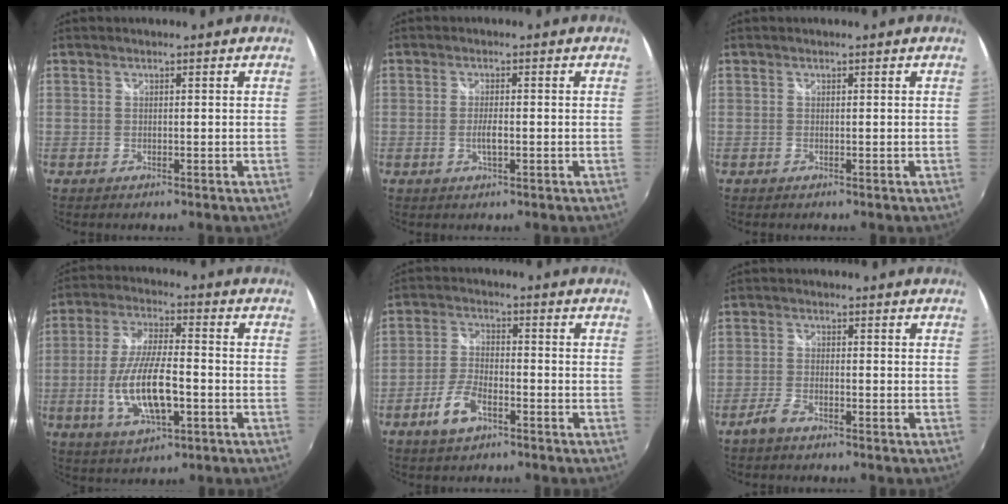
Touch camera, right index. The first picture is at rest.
{"total": 2.2, "force": [-0.6, 0.6, 2.0], "torque": [-0.040, -0.003, -0.011]}
{"total": 0.0}
{"total": 13.1, "force": [-3.6, 4.5, 11.8], "torque": [-0.239, -0.008, -0.061]}
{"total": 6.7, "force": [-3.9, 2.9, 4.6], "torque": [-0.102, 0.002, -0.071]}
{"total": 3.3, "force": [-2.5, 0.9, 1.8], "torque": [-0.055, -0.001, -0.054]}